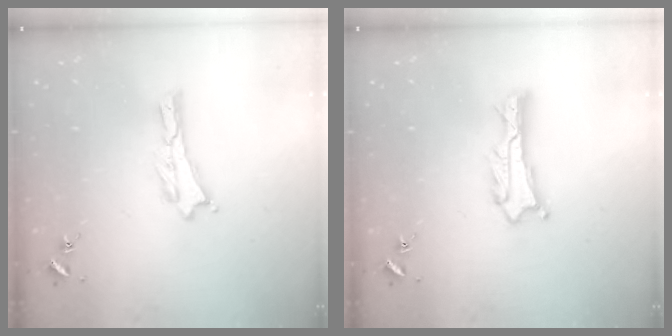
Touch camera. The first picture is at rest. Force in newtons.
{"total": 0.9, "press": 0.9, "slide": 0.1}